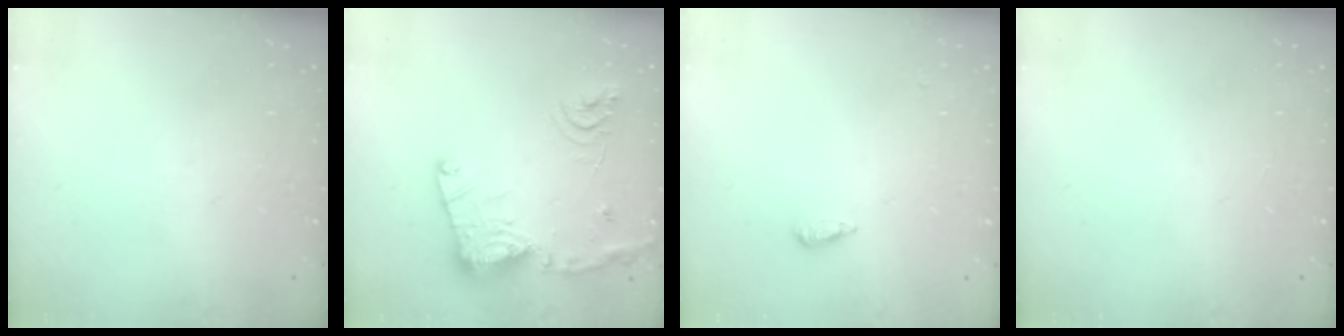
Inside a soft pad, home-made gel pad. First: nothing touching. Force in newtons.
{"total": 16.3, "press": 16.2, "slide": 1.5}
{"total": 2.2, "press": 2.2, "slide": 0.5}
{"total": 0.0}